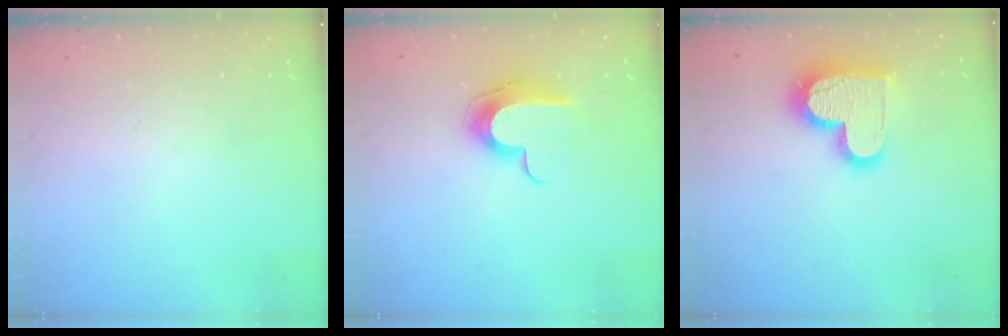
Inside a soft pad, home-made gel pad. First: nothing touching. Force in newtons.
{"total": 10.2, "press": 10.2, "slide": 0.5}
{"total": 17.0, "press": 16.9, "slide": 1.3}